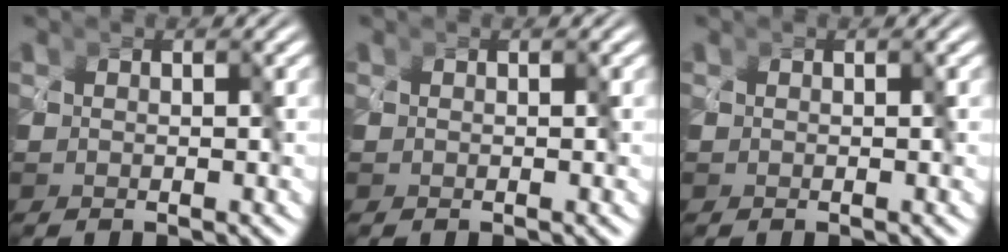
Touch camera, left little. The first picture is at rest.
{"total": 0.0}
{"total": 0.0}